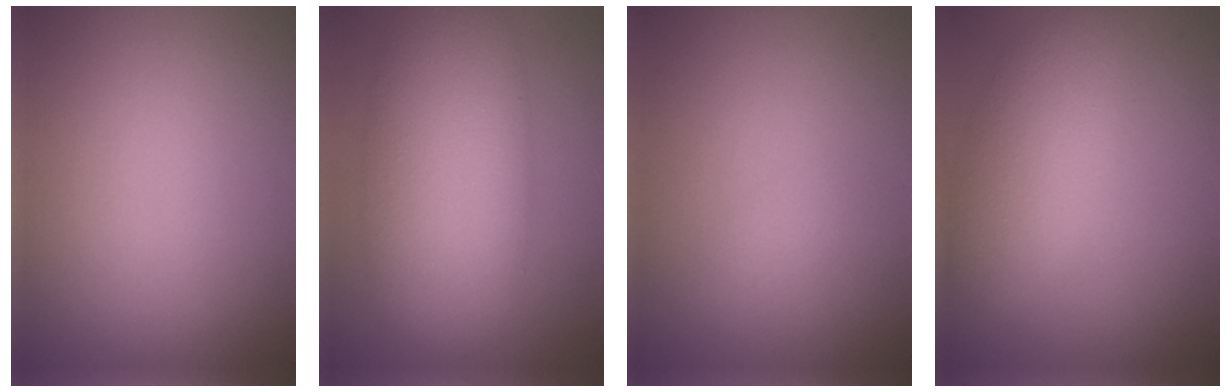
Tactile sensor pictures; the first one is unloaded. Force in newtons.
{"total": 9.0, "press": 9.0, "slide": 0.3}
{"total": 0.9, "press": 0.9, "slide": 0.1}
{"total": 5.0, "press": 5.0, "slide": 0.3}